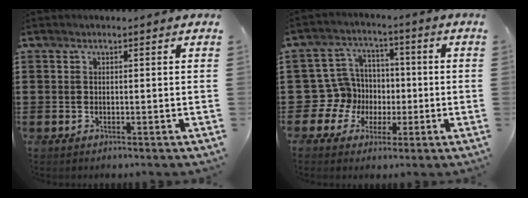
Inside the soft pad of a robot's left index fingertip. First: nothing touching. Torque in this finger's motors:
{"motor_torque": [0.05, 0.10, -0.01, -0.01]}